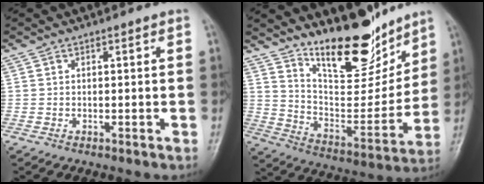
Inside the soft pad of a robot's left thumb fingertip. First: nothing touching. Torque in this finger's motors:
{"motor_torque": [1.20, 0.57, 1.42, -1.35, 0.21]}